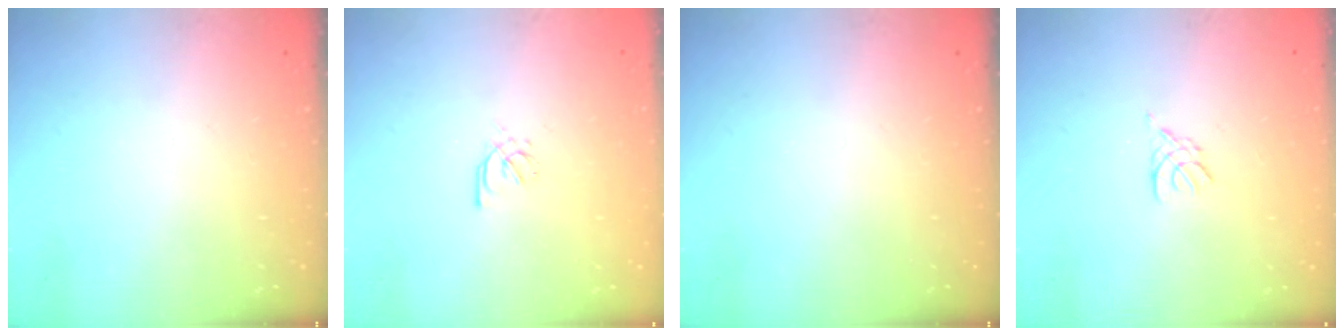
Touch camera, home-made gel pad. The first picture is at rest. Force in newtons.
{"total": 2.6, "press": 2.5, "slide": 0.7}
{"total": 0.0}
{"total": 2.4, "press": 2.3, "slide": 0.5}